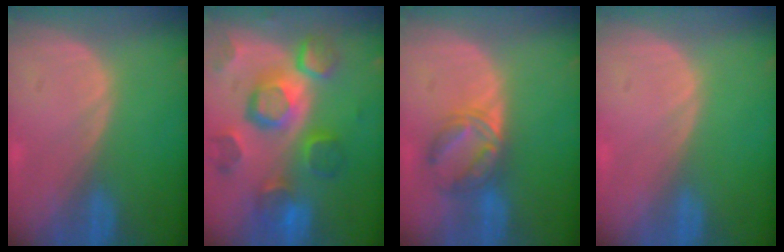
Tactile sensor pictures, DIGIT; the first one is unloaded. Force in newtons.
{"total": 12.3, "press": 10.7, "slide": 6.0}
{"total": 5.8, "press": 5.7, "slide": 0.9}
{"total": 0.0}